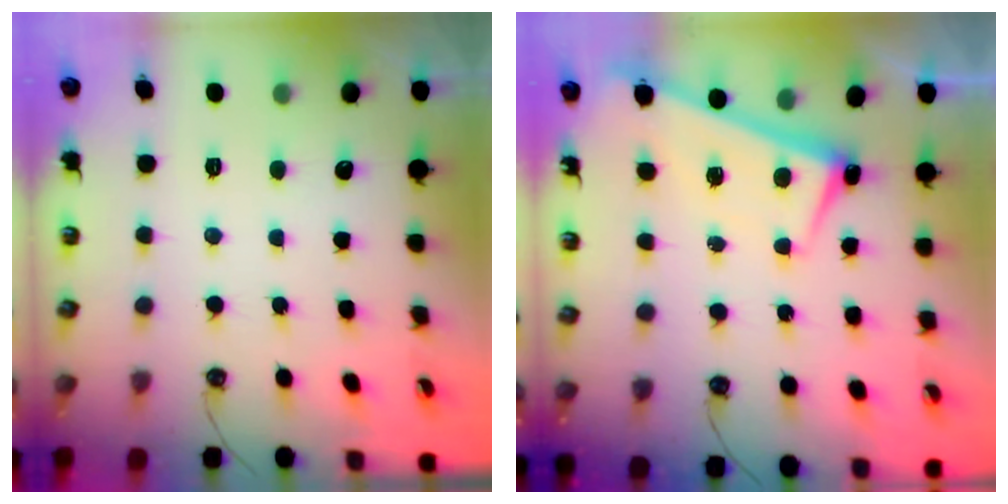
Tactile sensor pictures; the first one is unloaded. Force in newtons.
{"total": 1.2, "press": 0.8, "slide": 0.9}